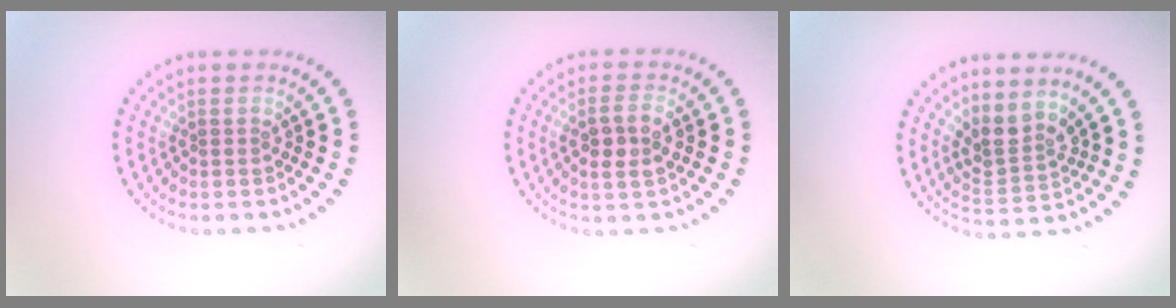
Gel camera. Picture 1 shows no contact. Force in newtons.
{"total": 2.7, "press": 2.5, "slide": 0.9}
{"total": 2.7, "press": 1.9, "slide": 1.9}